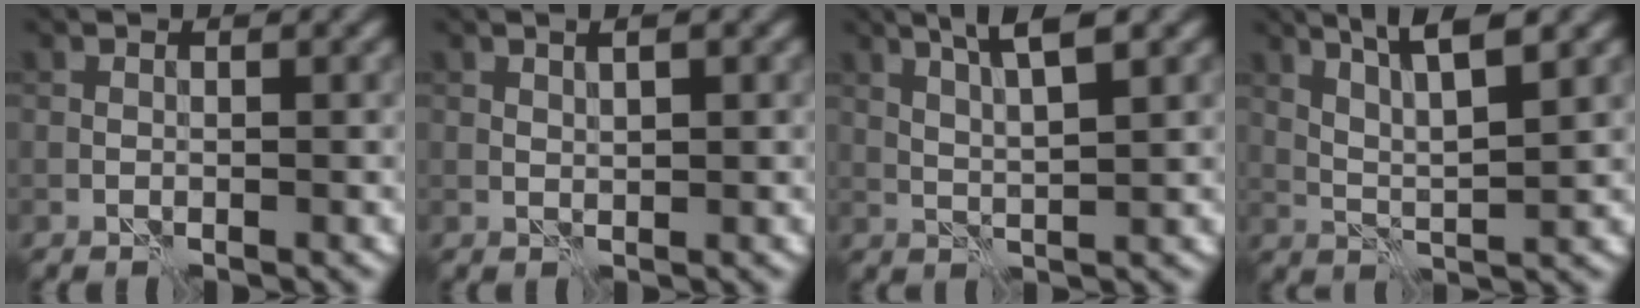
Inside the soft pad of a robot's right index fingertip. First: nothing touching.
{"total": 1.5, "force": [0.8, 0.3, 1.2], "torque": [-0.020, -0.003, 0.016]}
{"total": 4.6, "force": [2.5, 0.7, 3.7], "torque": [-0.071, 0.005, 0.049]}
{"total": 5.7, "force": [3.4, 1.0, 4.5], "torque": [-0.085, 0.005, 0.062]}